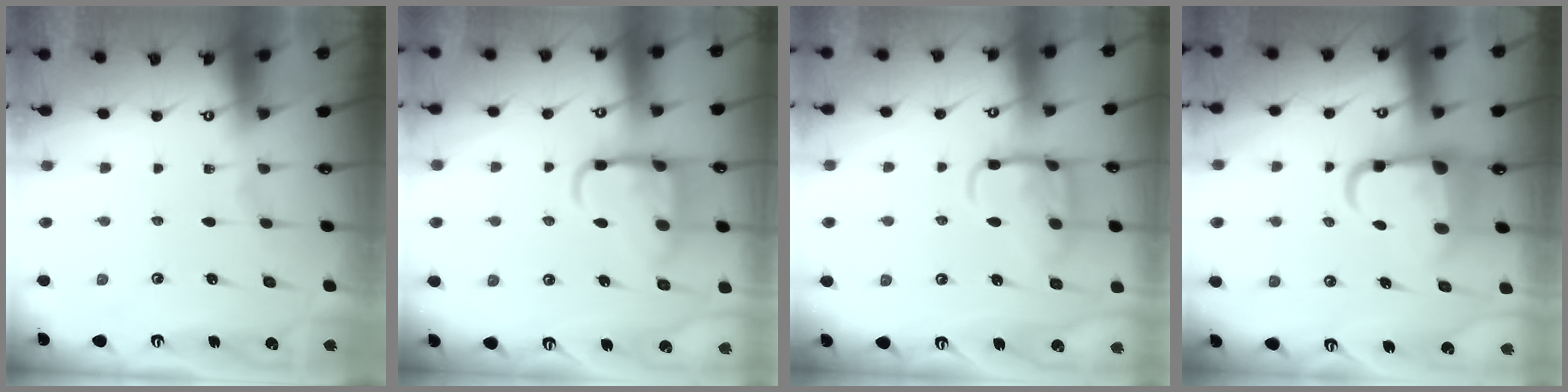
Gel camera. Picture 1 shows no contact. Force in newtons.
{"total": 13.2, "press": 13.1, "slide": 1.3}
{"total": 13.3, "press": 13.3, "slide": 1.1}
{"total": 8.9, "press": 8.5, "slide": 2.5}